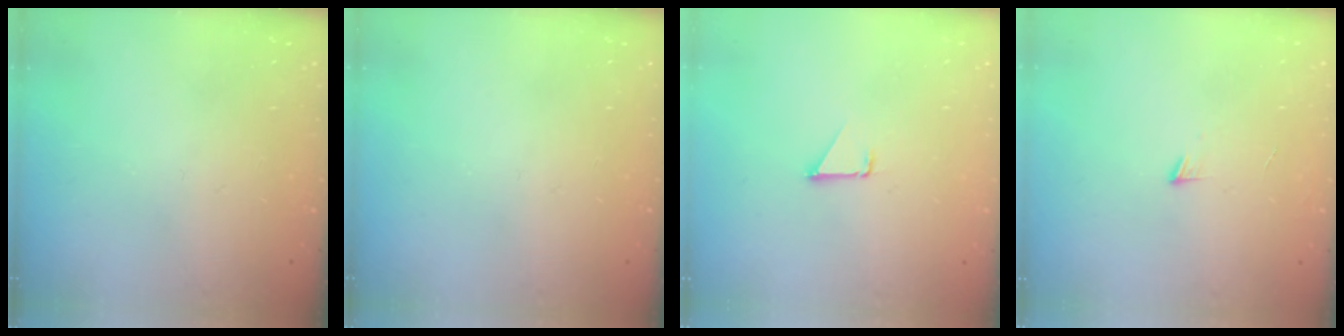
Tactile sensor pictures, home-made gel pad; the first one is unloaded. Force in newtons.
{"total": 0.0}
{"total": 1.5, "press": 1.5, "slide": 0.1}
{"total": 4.0, "press": 3.9, "slide": 0.4}